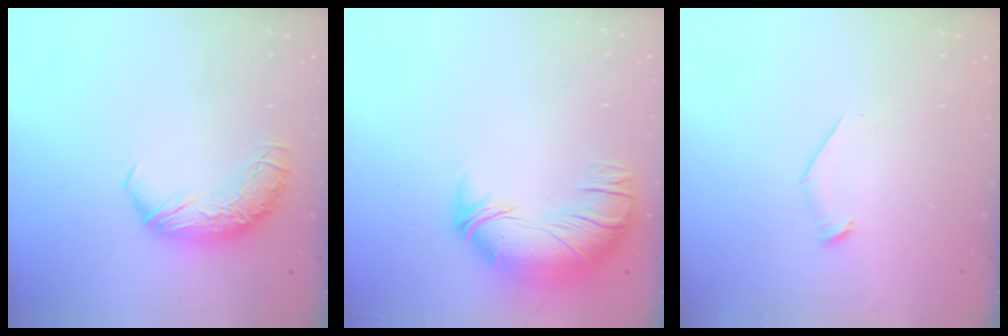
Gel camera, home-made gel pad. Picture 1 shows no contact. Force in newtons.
{"total": 3.4, "press": 1.3, "slide": 3.1}
{"total": 7.4, "press": 7.3, "slide": 0.7}